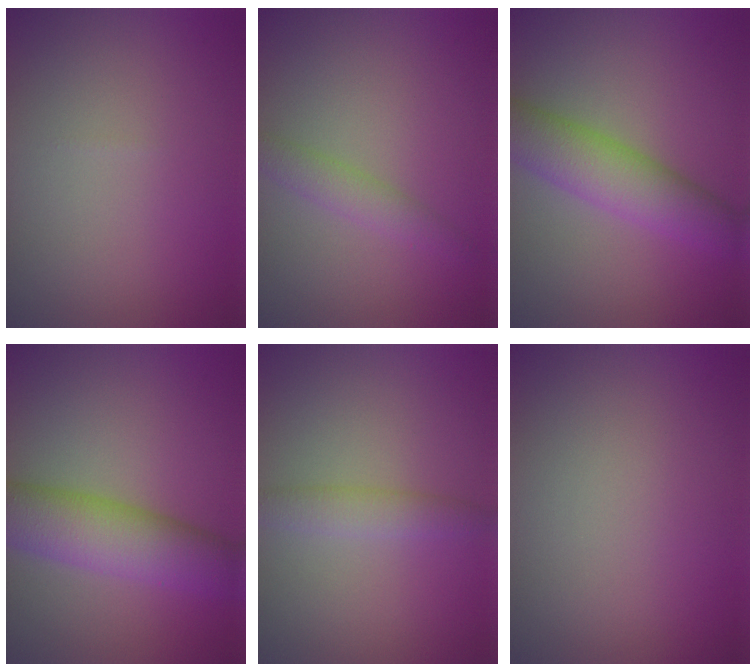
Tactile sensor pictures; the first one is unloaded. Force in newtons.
{"total": 2.2, "press": 2.2, "slide": 0.2}
{"total": 5.9, "press": 5.8, "slide": 0.3}
{"total": 7.3, "press": 7.2, "slide": 0.1}
{"total": 2.2, "press": 2.2, "slide": 0.0}
{"total": 0.0}